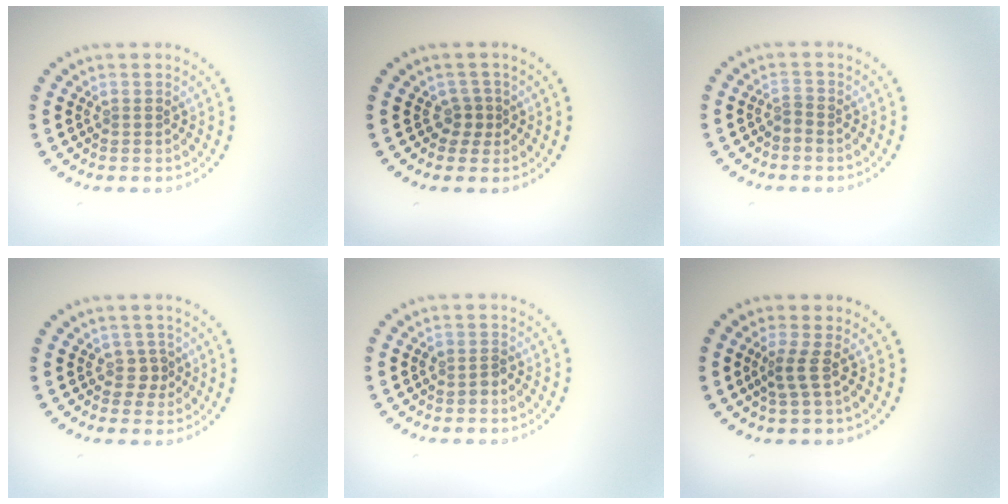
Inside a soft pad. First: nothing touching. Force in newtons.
{"total": 1.4, "press": 1.1, "slide": 0.9}
{"total": 0.6, "press": 0.2, "slide": 0.5}
{"total": 1.5, "press": 1.1, "slide": 1.1}
{"total": 0.9, "press": 0.8, "slide": 0.5}
{"total": 1.9, "press": 1.2, "slide": 1.4}